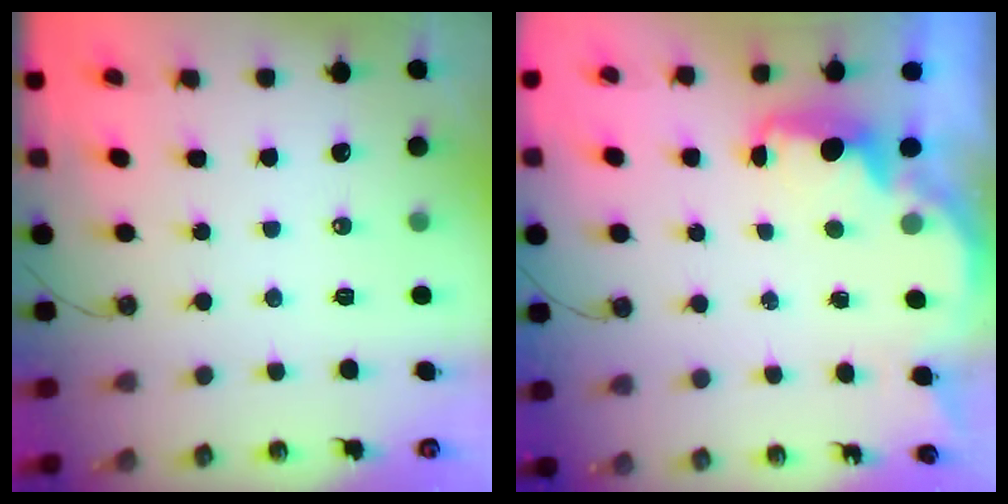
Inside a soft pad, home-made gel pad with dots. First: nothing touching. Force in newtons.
{"total": 2.5, "press": 2.4, "slide": 0.8}